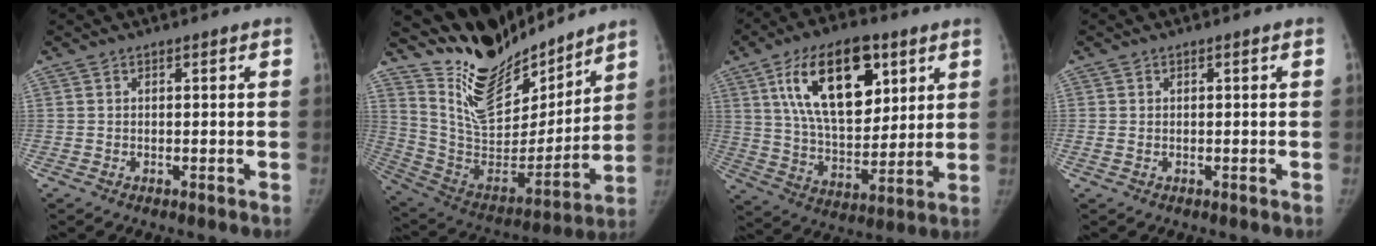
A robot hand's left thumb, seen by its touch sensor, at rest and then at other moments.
{"total": 21.4, "force": [18.3, 7.8, 7.9], "torque": [-0.084, -0.113, 0.324]}
{"total": 20.5, "force": [8.7, 10.6, 15.2], "torque": [-0.209, -0.034, 0.151]}
{"total": 0.8, "force": [-0.1, 0.5, 0.5], "torque": [-0.012, 0.007, 0.001]}